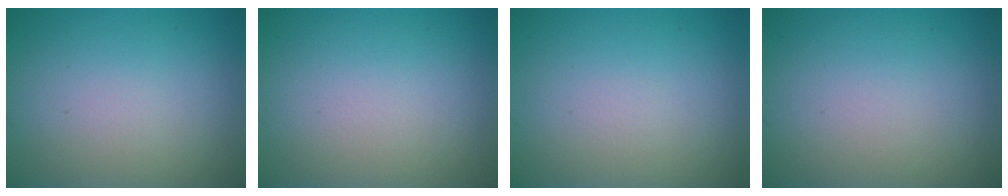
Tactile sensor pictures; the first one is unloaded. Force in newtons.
{"total": 0.0}
{"total": 0.0}
{"total": 0.0}